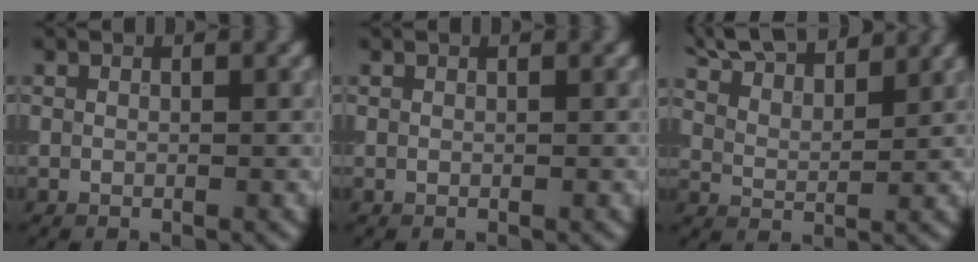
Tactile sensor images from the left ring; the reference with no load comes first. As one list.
[{"total": 0.0}, {"total": 8.5, "force": [7.3, 2.3, 3.7], "torque": [-0.060, 0.022, 0.098]}]